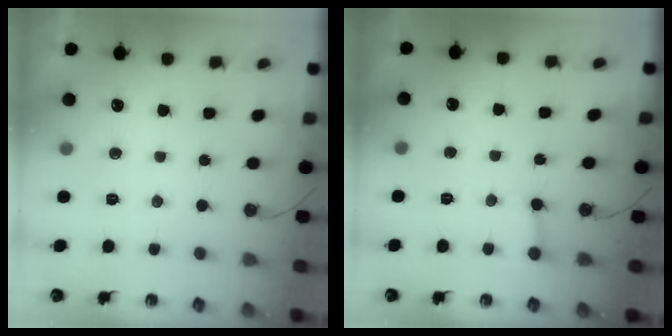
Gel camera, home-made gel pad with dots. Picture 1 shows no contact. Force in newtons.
{"total": 2.2, "press": 2.2, "slide": 0.5}